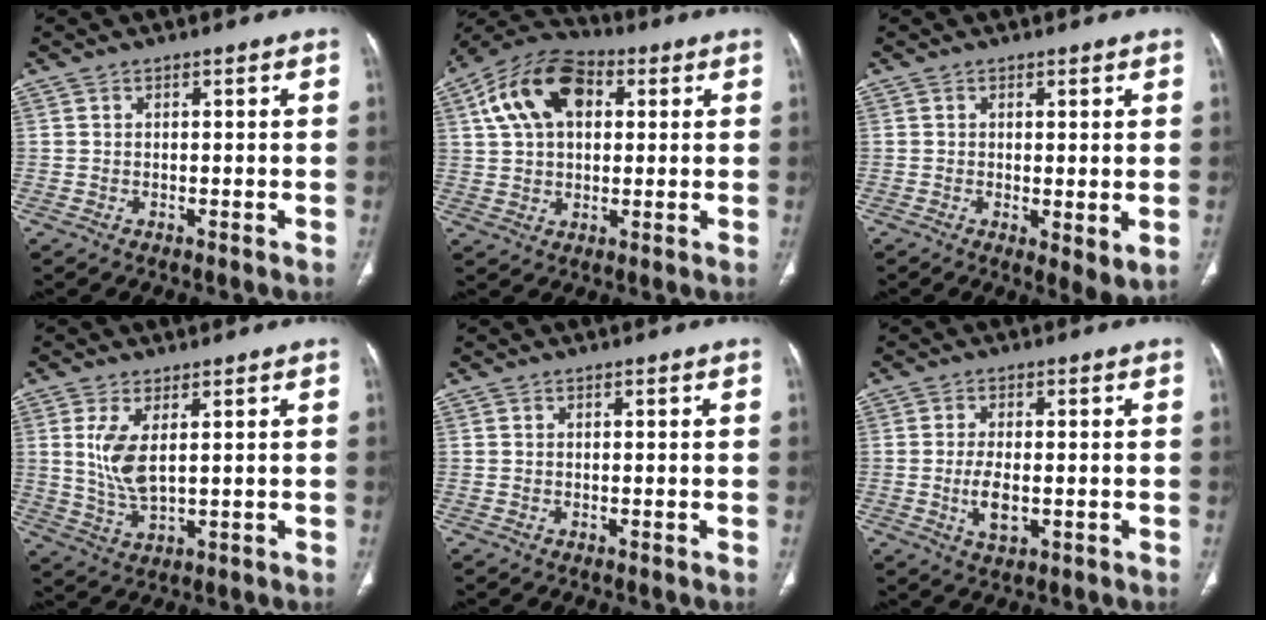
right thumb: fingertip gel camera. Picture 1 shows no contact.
{"total": 14.6, "force": [4.4, 9.2, 10.5], "torque": [-0.179, 0.019, 0.071]}
{"total": 4.4, "force": [-0.5, 1.5, 4.1], "torque": [-0.067, -0.018, -0.006]}
{"total": 7.0, "force": [1.8, 2.7, 6.2], "torque": [-0.137, -0.018, 0.047]}
{"total": 0.0}
{"total": 5.1, "force": [-0.8, 2.4, 4.4], "torque": [-0.085, -0.007, -0.012]}